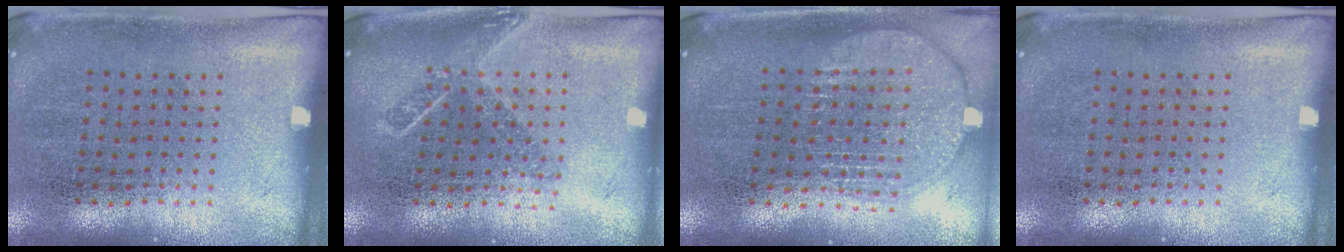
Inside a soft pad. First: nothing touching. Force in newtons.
{"total": 1.8, "press": 1.3, "slide": 1.2}
{"total": 2.0, "press": 1.6, "slide": 1.1}
{"total": 0.0}